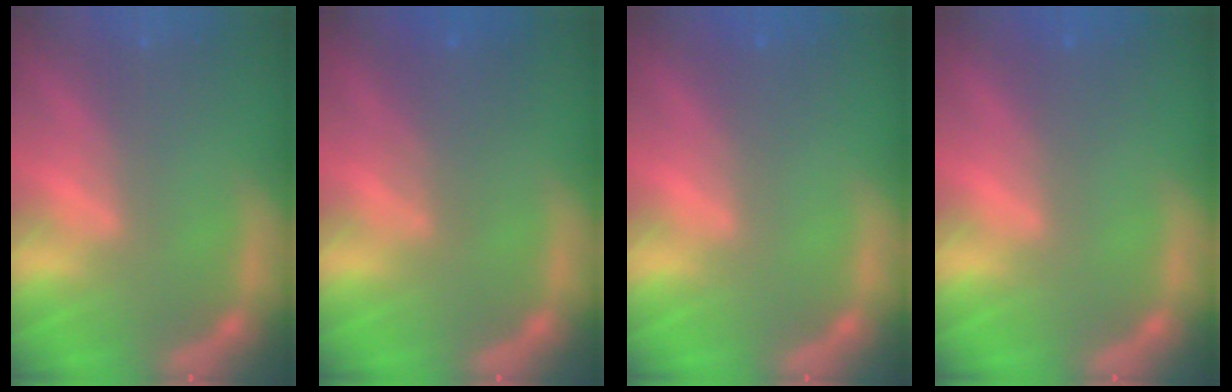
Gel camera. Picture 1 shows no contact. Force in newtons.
{"total": 3.0}
{"total": 0.9}
{"total": 0.9}